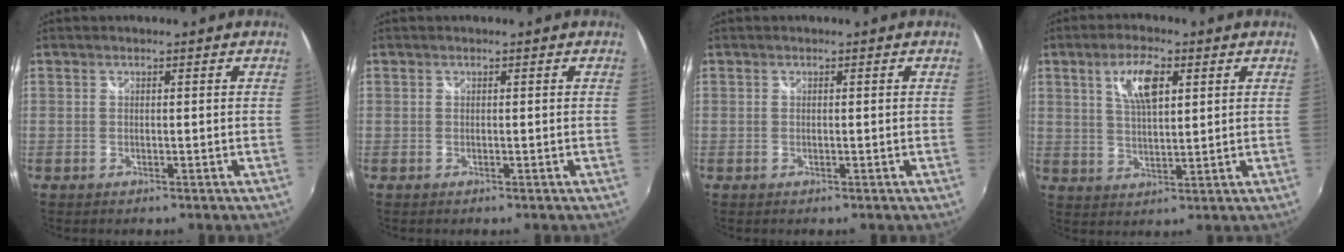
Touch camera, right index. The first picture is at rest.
{"total": 0.0}
{"total": 0.0}
{"total": 7.6, "force": [3.1, 2.8, 6.3], "torque": [-0.116, 0.008, 0.059]}